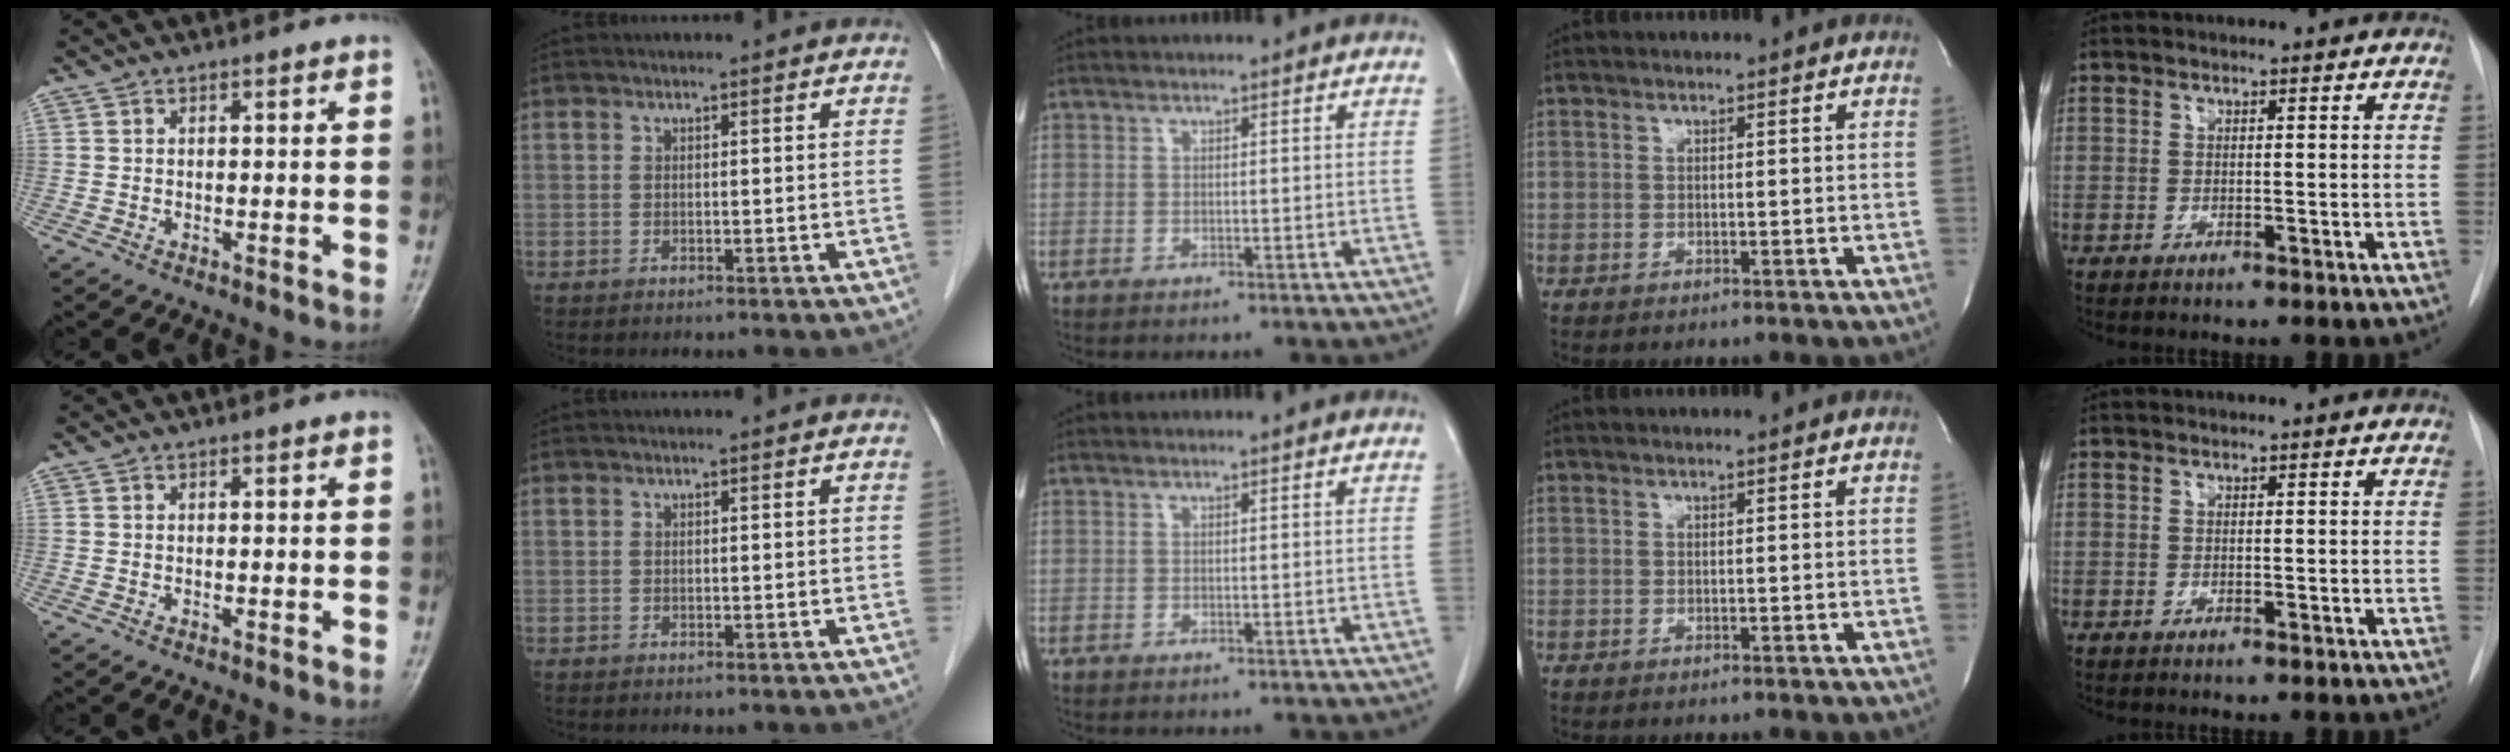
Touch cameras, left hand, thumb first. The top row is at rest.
{}